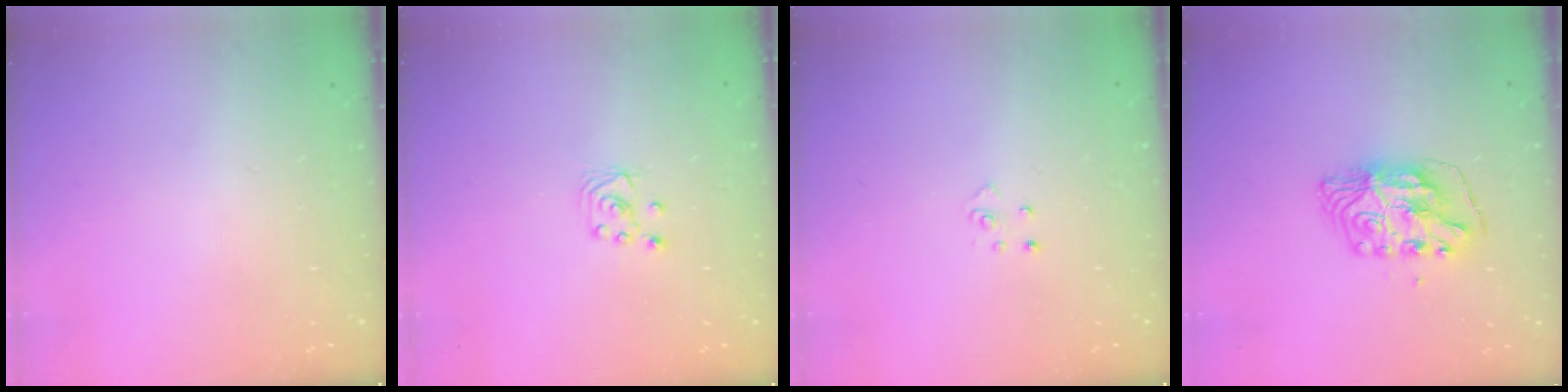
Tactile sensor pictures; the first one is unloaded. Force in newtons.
{"total": 3.0, "press": 3.0, "slide": 0.2}
{"total": 2.6, "press": 2.6, "slide": 0.3}
{"total": 8.8, "press": 8.8, "slide": 0.8}